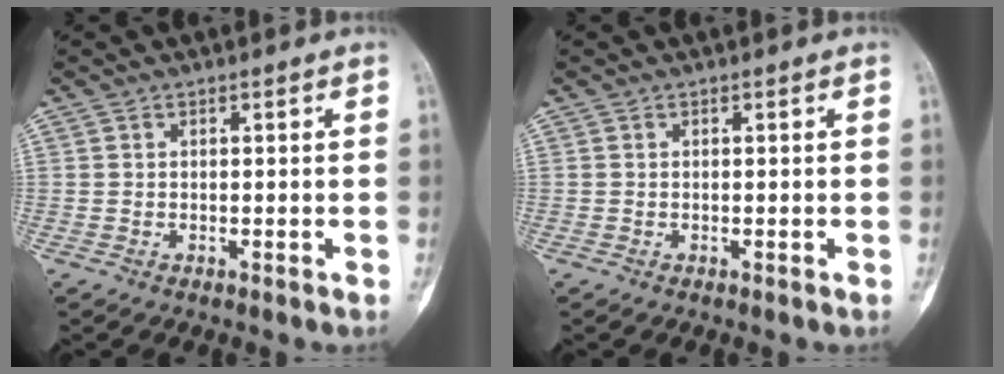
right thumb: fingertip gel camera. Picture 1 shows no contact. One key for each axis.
{"total": 0.0}